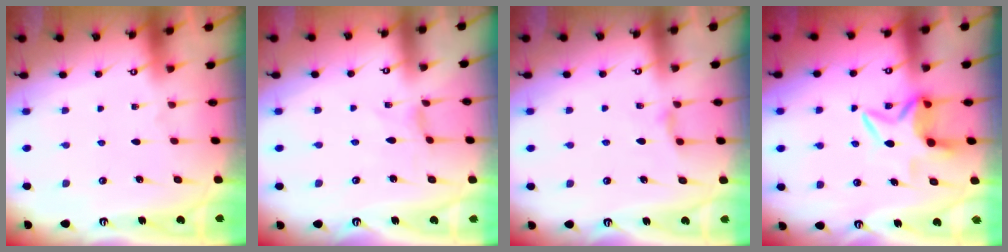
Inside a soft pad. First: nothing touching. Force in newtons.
{"total": 0.0}
{"total": 4.2, "press": 4.2, "slide": 0.5}
{"total": 7.1, "press": 7.0, "slide": 0.8}